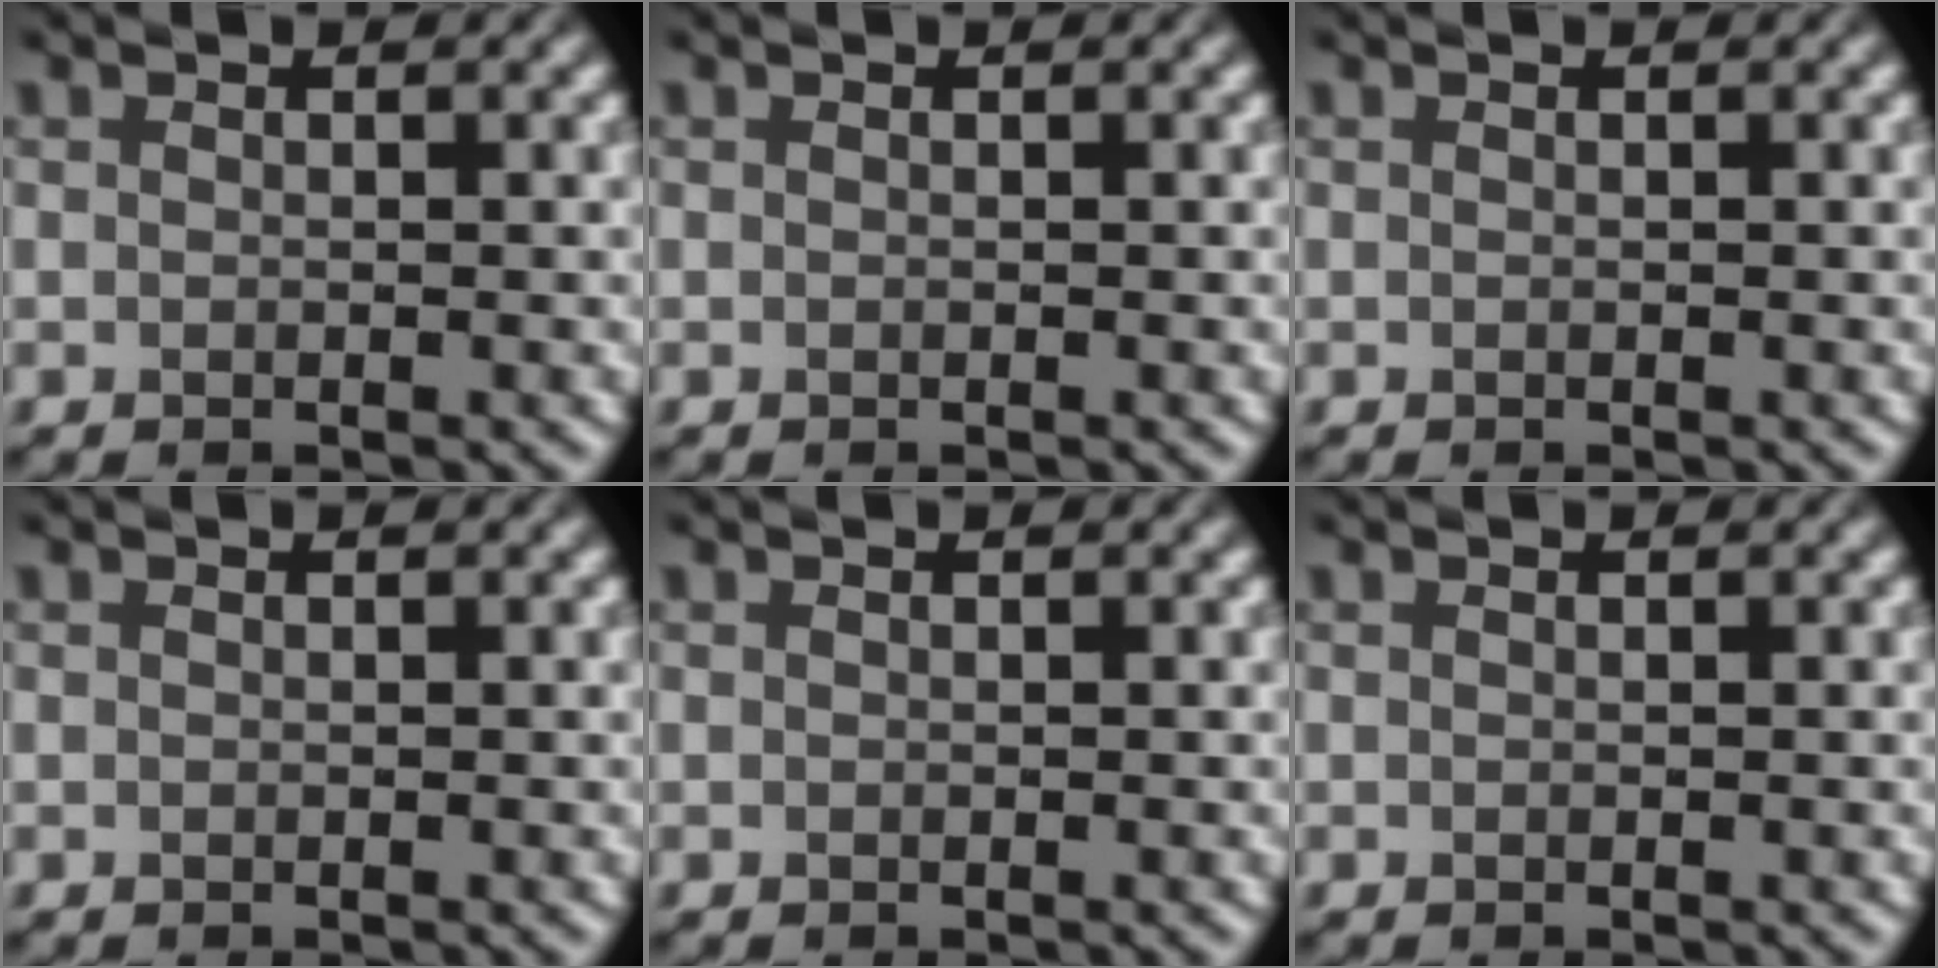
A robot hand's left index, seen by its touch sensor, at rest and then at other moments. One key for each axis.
{"total": 0.0}
{"total": 0.0}
{"total": 0.0}
{"total": 0.0}
{"total": 0.0}